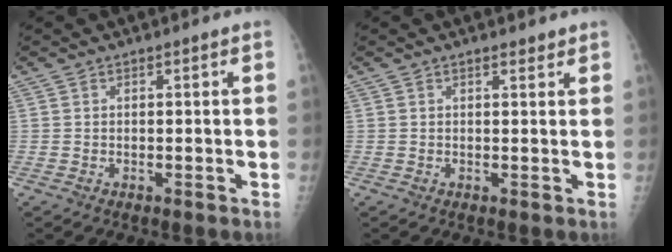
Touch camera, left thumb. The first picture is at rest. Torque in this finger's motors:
{"motor_torque": [-0.08, -0.10, -0.01, 0.22, -0.01]}